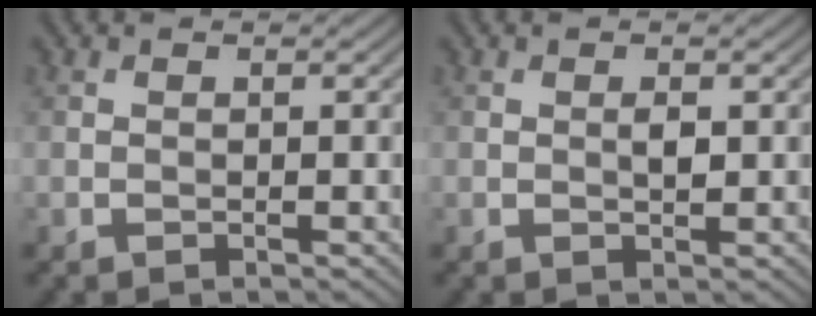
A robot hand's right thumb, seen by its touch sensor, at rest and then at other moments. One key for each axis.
{"total": 1.2, "fx": 0.2, "fy": 0.5, "fz": 1.1, "tx": -0.020, "ty": -0.002, "tz": 0.002}